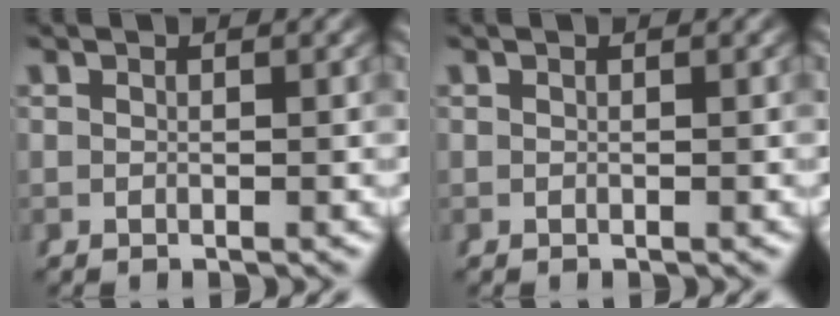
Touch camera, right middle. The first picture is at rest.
{"total": 0.0}